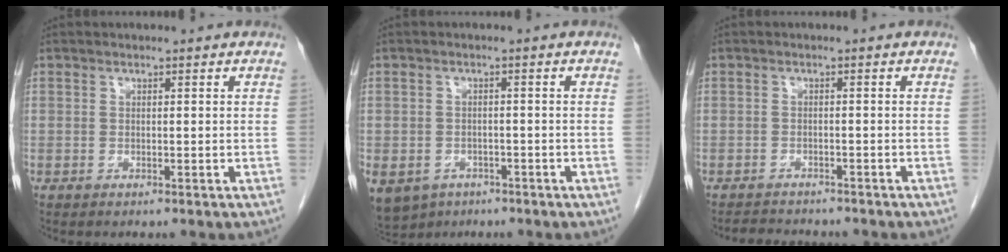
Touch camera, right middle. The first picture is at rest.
{"total": 12.0, "force": [-6.3, 9.2, 4.2], "torque": [-0.125, -0.008, -0.083]}
{"total": 5.0, "force": [-4.6, 1.3, 1.3], "torque": [-0.020, -0.006, -0.066]}